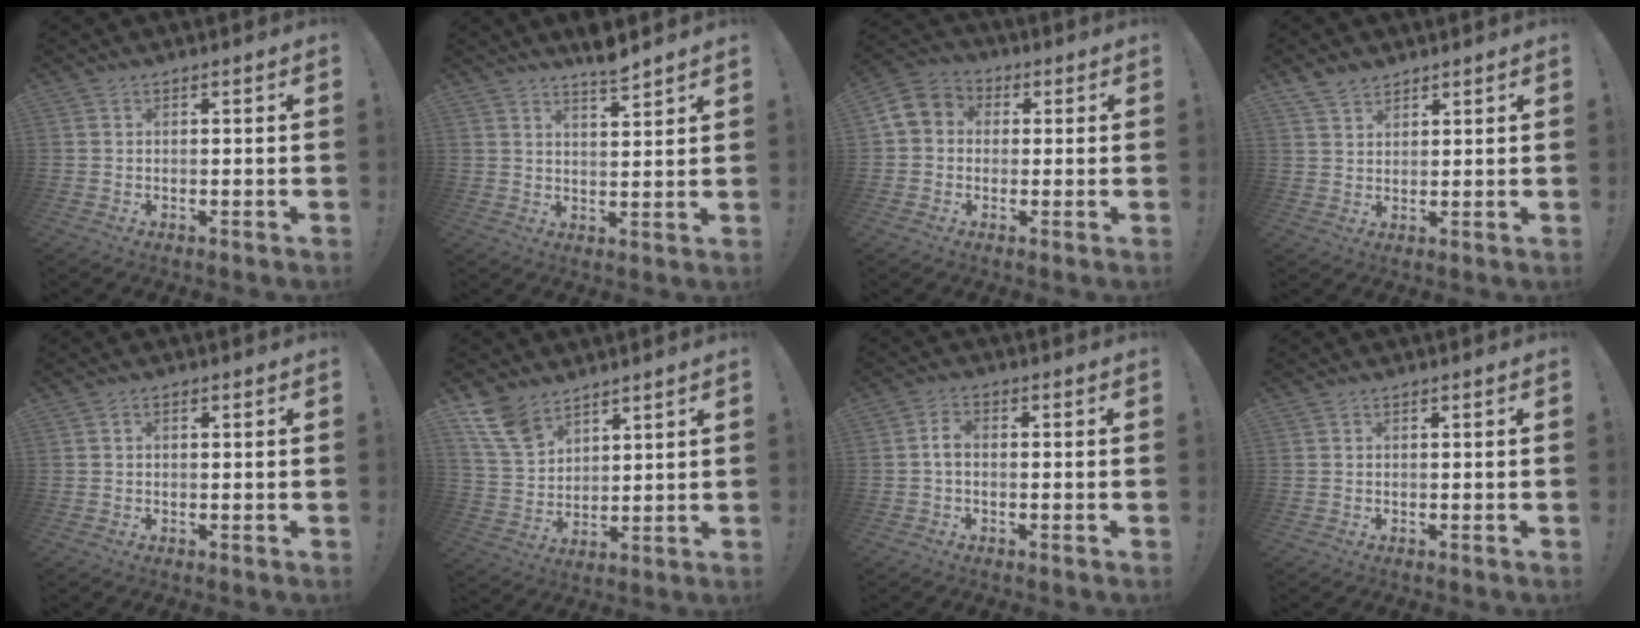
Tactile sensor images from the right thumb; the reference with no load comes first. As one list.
[{"total": 5.5, "force": [4.9, 0.5, 2.5], "torque": [-0.029, -0.037, 0.083]}, {"total": 7.0, "force": [-0.2, 6.3, 3.0], "torque": [-0.048, 0.018, 0.002]}, {"total": 4.5, "force": [3.7, 2.3, 1.3], "torque": [-0.028, -0.020, 0.071]}, {"total": 0.8, "force": [0.0, 0.6, 0.4], "torque": [-0.011, 0.005, 0.000]}, {"total": 11.6, "force": [8.2, 6.5, 5.0], "torque": [-0.106, -0.037, 0.164]}, {"total": 3.2, "force": [-0.3, 1.9, 2.6], "torque": [-0.050, 0.008, -0.004]}, {"total": 0.0}]